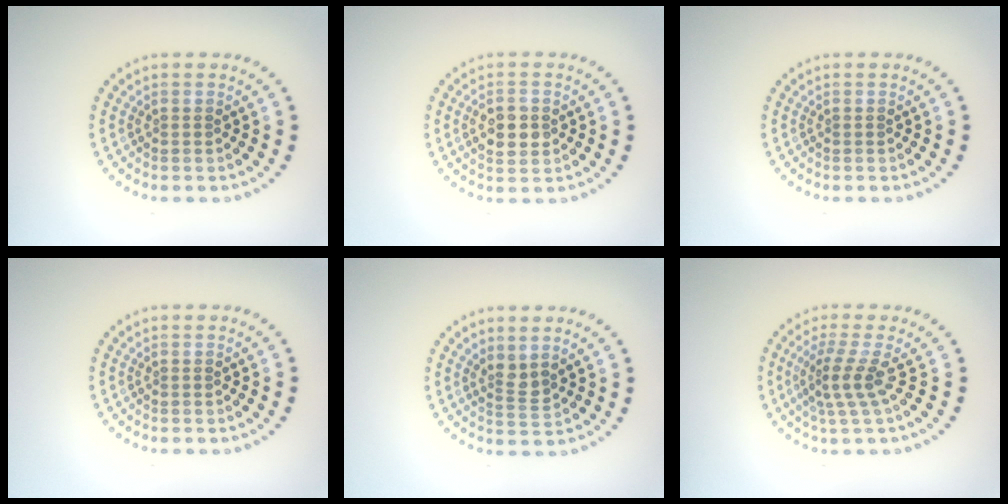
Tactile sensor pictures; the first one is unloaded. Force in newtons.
{"total": 2.6, "press": 2.6, "slide": 0.2}
{"total": 0.0}
{"total": 0.0}
{"total": 1.7, "press": 1.4, "slide": 1.1}
{"total": 2.8, "press": 1.9, "slide": 2.1}